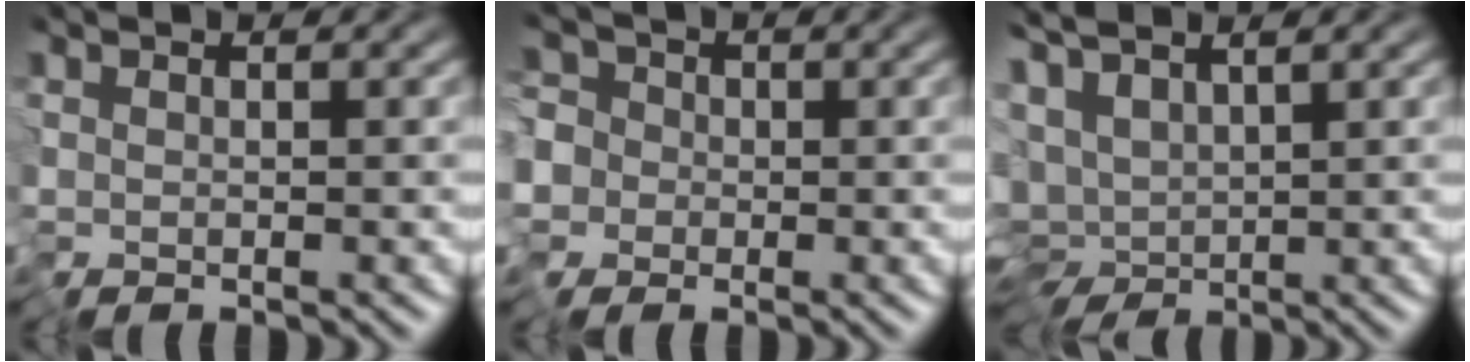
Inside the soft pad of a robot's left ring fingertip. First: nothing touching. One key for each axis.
{"total": 5.3, "fx": -0.4, "fy": 5.1, "fz": 1.4, "tx": -0.026, "ty": 0.024, "tz": -0.035}
{"total": 5.2, "fx": 0.7, "fy": 3.0, "fz": 4.2, "tx": -0.076, "ty": -0.005, "tz": 0.023}